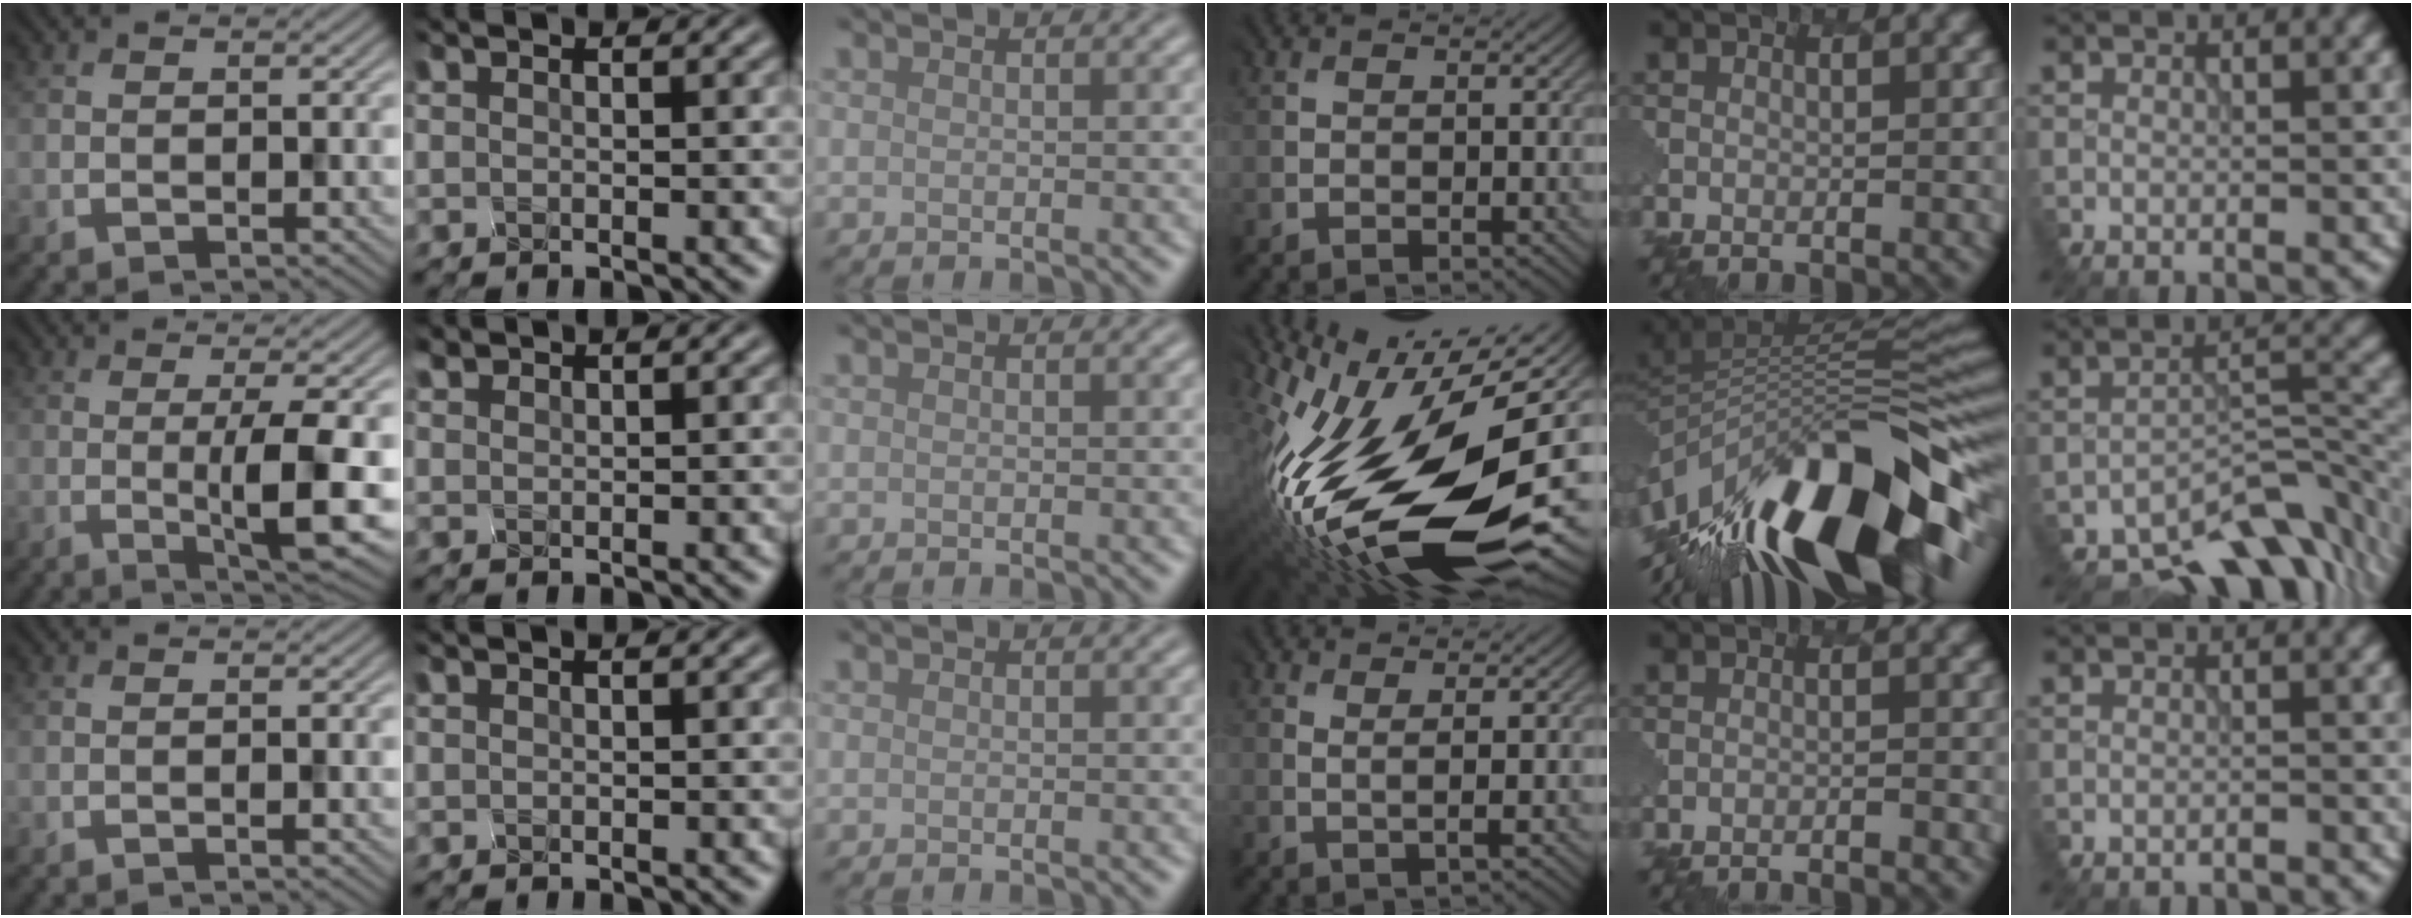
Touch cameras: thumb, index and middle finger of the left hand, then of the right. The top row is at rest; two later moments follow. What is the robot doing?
{"motion": "disassemble", "object": "battery cover"}